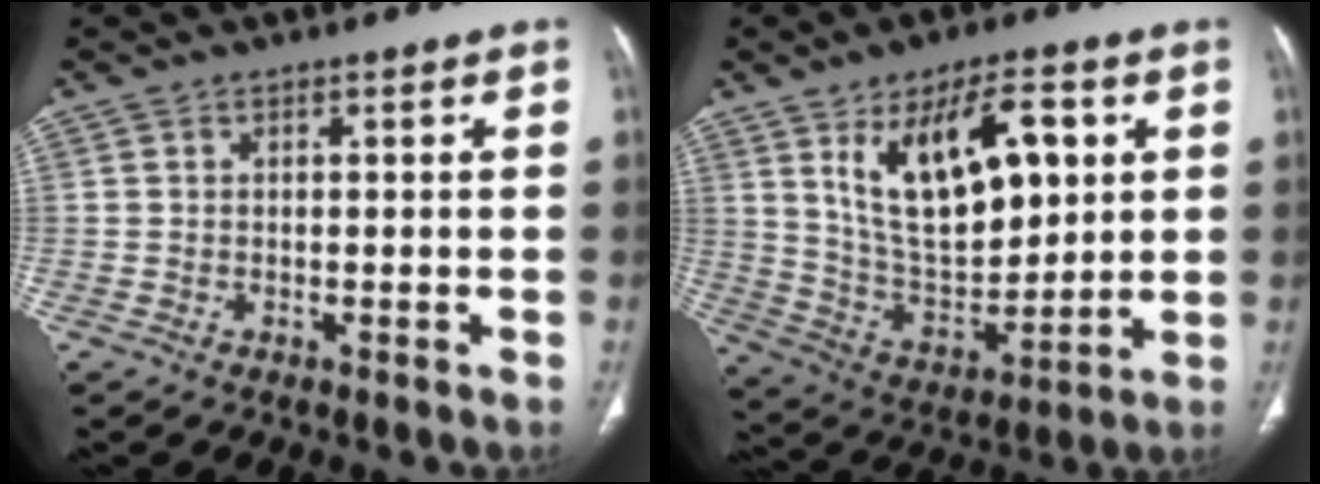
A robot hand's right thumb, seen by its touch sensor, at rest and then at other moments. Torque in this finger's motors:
{"motor_torque": [1.60, 2.90, 0.24, 0.23, 0.33]}